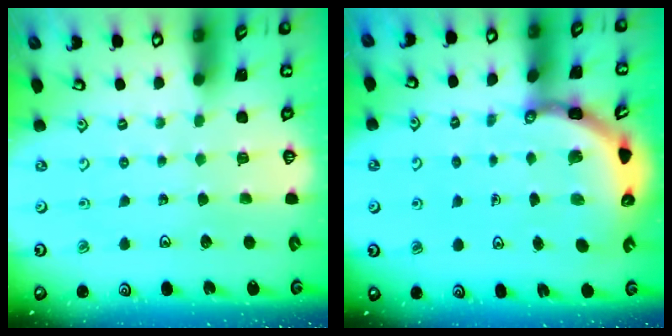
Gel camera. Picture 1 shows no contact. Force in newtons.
{"total": 5.7, "press": 5.7, "slide": 0.5}